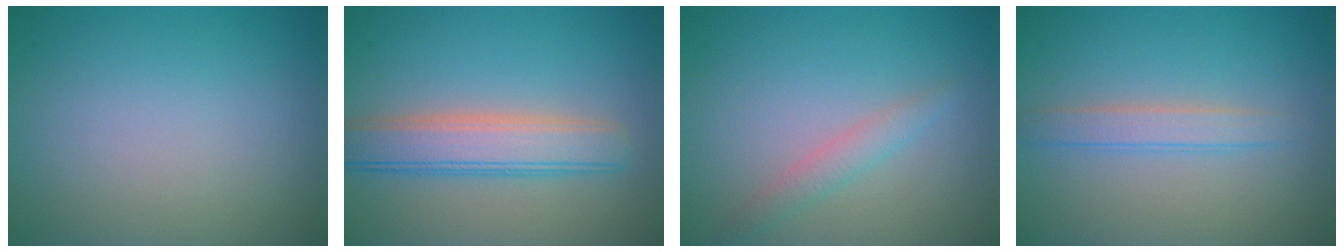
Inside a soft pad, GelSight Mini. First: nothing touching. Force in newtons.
{"total": 5.0, "press": 5.0, "slide": 0.2}
{"total": 1.6, "press": 1.6, "slide": 0.0}
{"total": 2.1, "press": 2.1, "slide": 0.1}